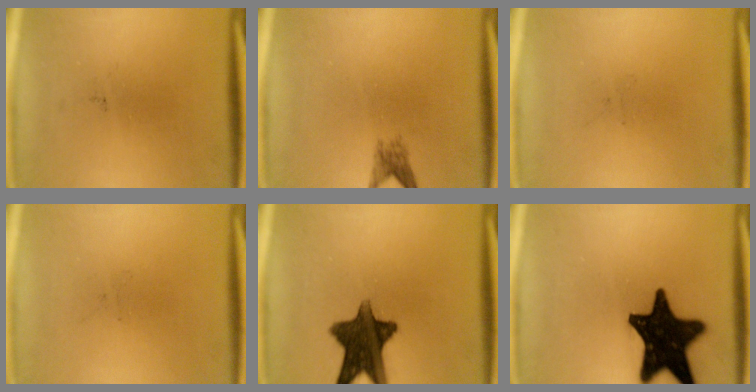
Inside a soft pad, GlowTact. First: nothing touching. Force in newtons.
{"total": 1.9}
{"total": 0.0}
{"total": 0.0}
{"total": 12.3}
{"total": 18.9}